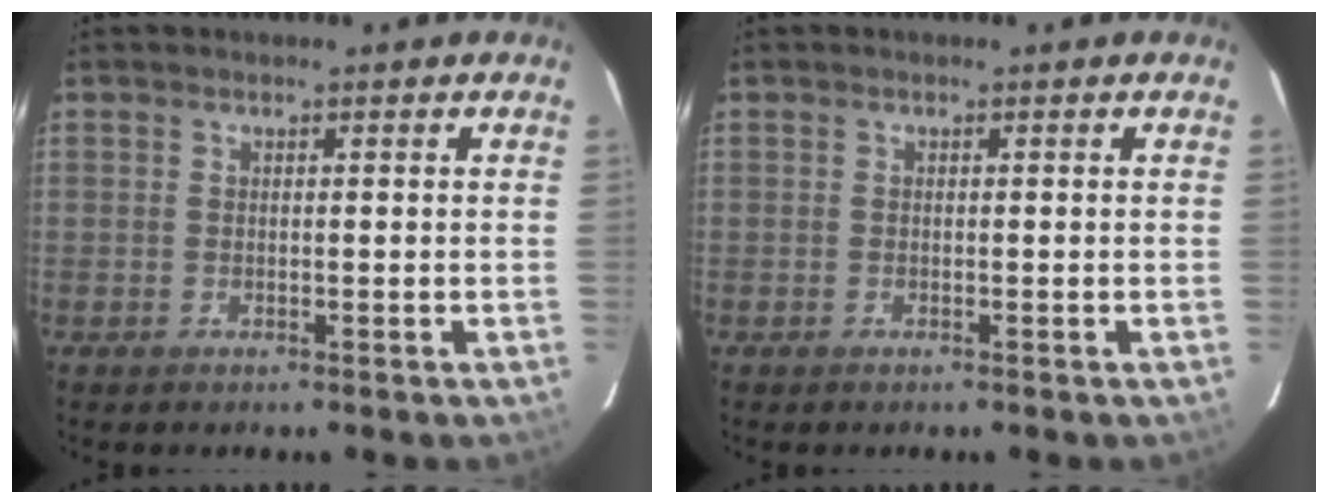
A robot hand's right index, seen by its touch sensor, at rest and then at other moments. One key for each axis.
{"total": 0.0}